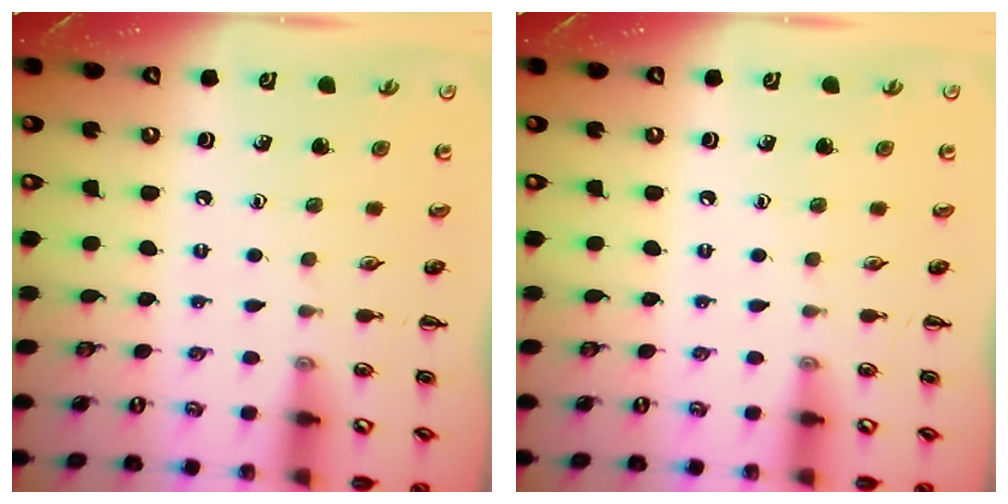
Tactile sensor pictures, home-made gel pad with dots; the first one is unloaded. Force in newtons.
{"total": 0.0}